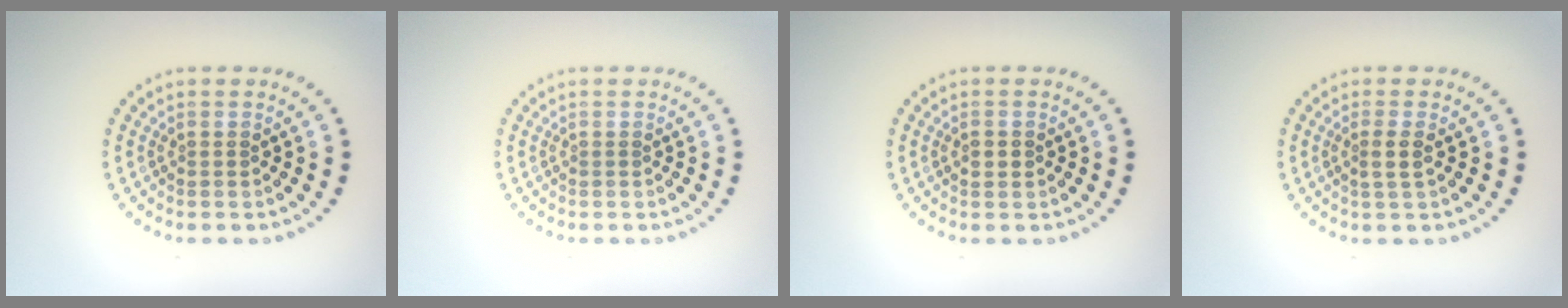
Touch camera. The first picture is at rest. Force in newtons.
{"total": 0.0}
{"total": 1.4, "press": 1.4, "slide": 0.2}
{"total": 1.4, "press": 1.1, "slide": 0.8}